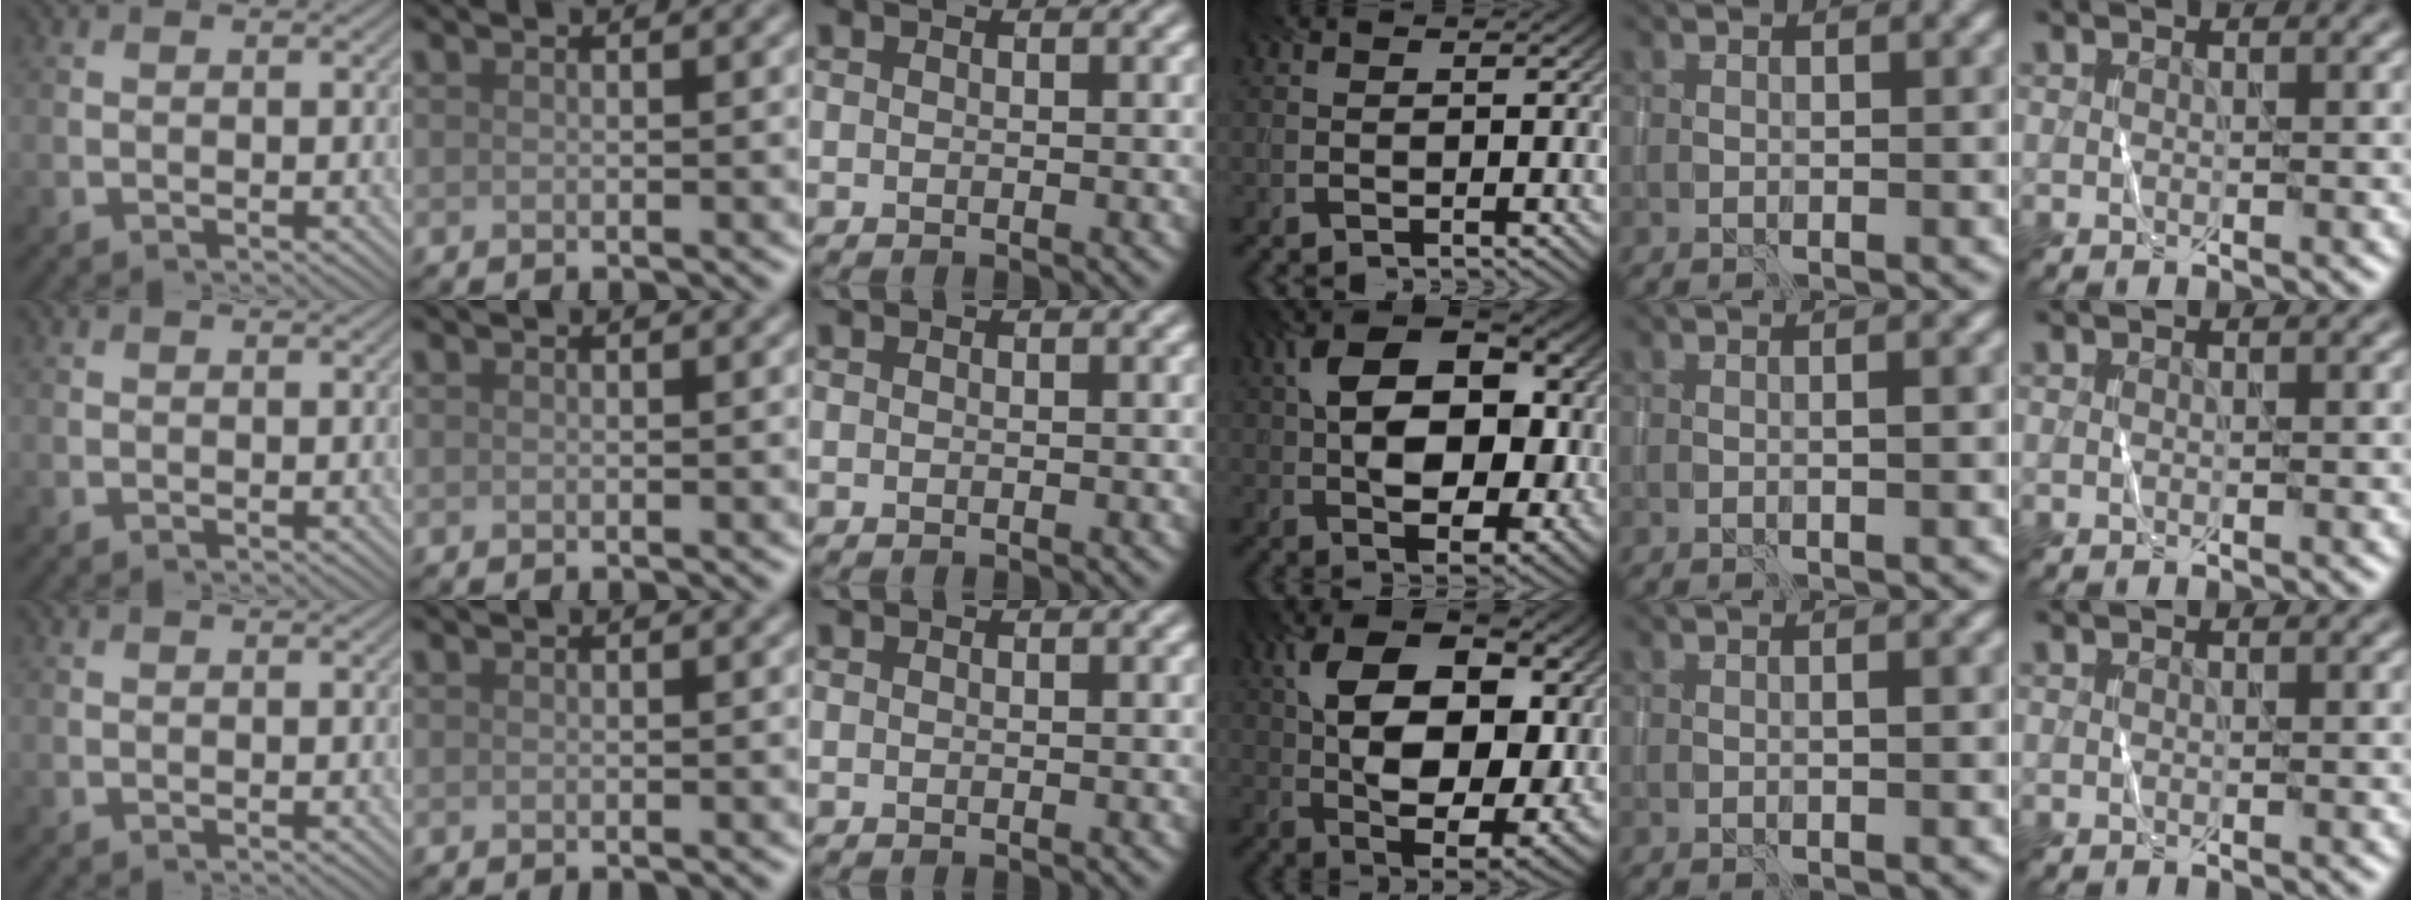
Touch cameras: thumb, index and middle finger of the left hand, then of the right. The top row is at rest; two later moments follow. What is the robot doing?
{"motion": "wrap", "object": "sponge"}